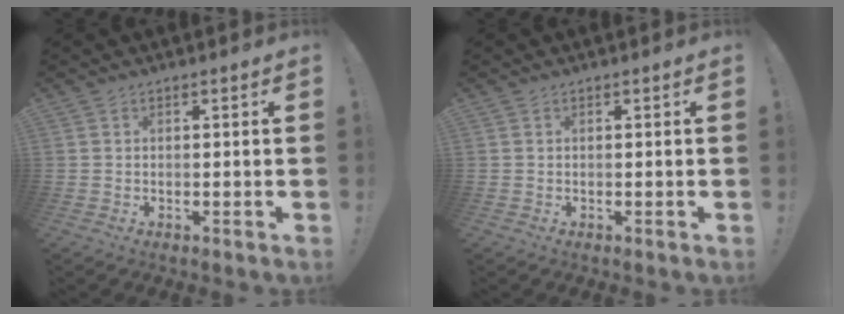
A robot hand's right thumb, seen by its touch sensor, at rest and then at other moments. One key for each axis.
{"total": 0.0}